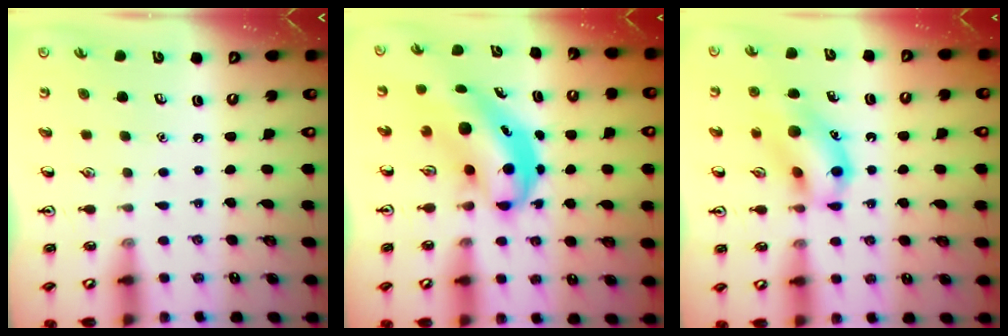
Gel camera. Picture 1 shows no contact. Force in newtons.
{"total": 6.7, "press": 6.5, "slide": 1.6}
{"total": 14.1, "press": 13.8, "slide": 2.7}